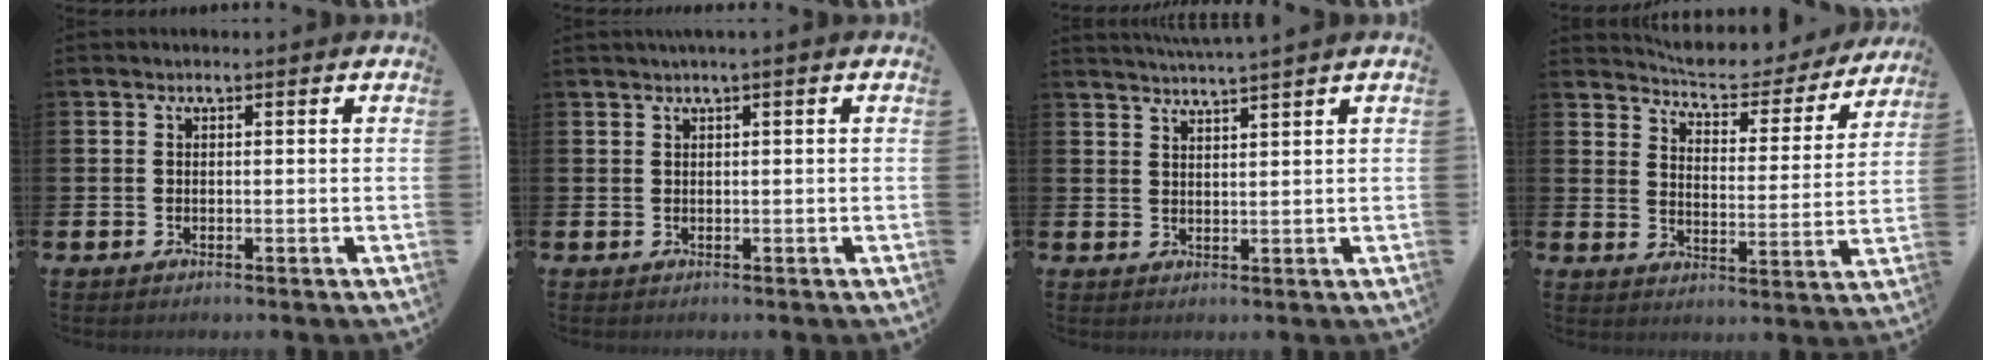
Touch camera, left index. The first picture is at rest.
{"total": 1.0, "force": [0.6, -0.2, 0.8], "torque": [-0.019, 0.003, 0.012]}
{"total": 2.7, "force": [2.6, -0.8, 0.0], "torque": [-0.011, -0.010, 0.049]}
{"total": 6.4, "force": [6.1, 1.1, 1.5], "torque": [-0.056, -0.048, 0.103]}